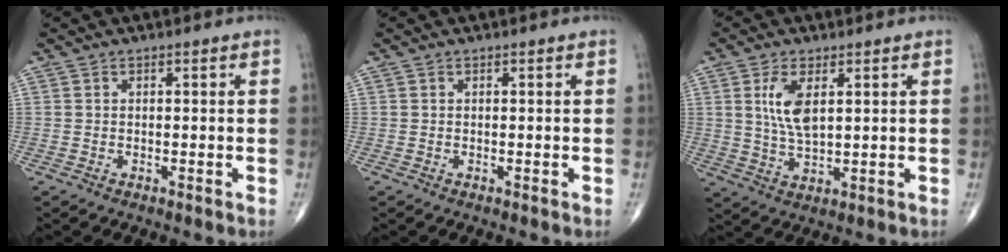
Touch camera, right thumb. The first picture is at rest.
{"total": 0.0}
{"total": 7.0, "force": [2.1, 3.1, 6.0], "torque": [-0.120, -0.010, 0.048]}